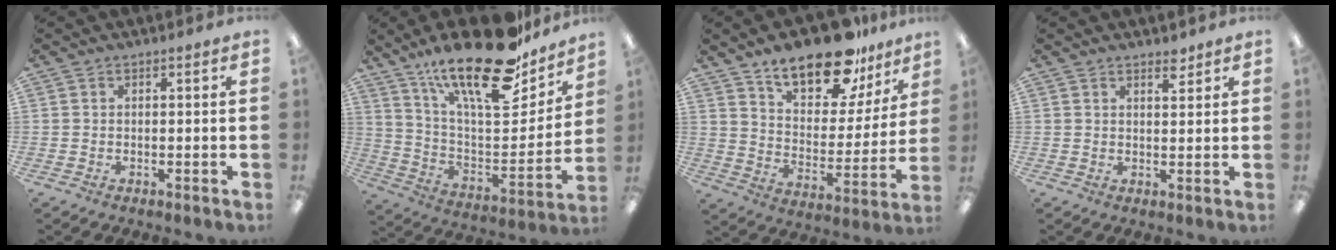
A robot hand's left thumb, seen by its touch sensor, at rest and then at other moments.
{"total": 26.0, "force": [18.8, 8.5, 15.9], "torque": [-0.249, -0.117, 0.314]}
{"total": 18.4, "force": [14.5, 7.2, 8.7], "torque": [-0.139, -0.094, 0.251]}
{"total": 2.9, "force": [2.5, 0.9, 1.1], "torque": [-0.001, -0.016, 0.040]}